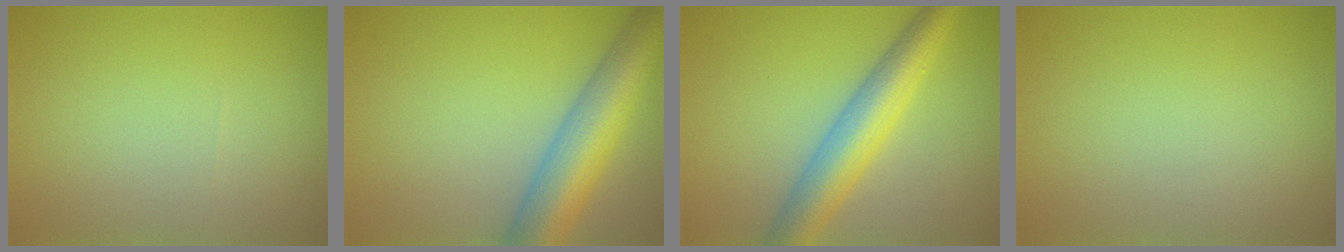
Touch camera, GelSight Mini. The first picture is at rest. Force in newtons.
{"total": 8.0, "press": 8.0, "slide": 0.4}
{"total": 6.1, "press": 6.1, "slide": 0.1}
{"total": 0.0}